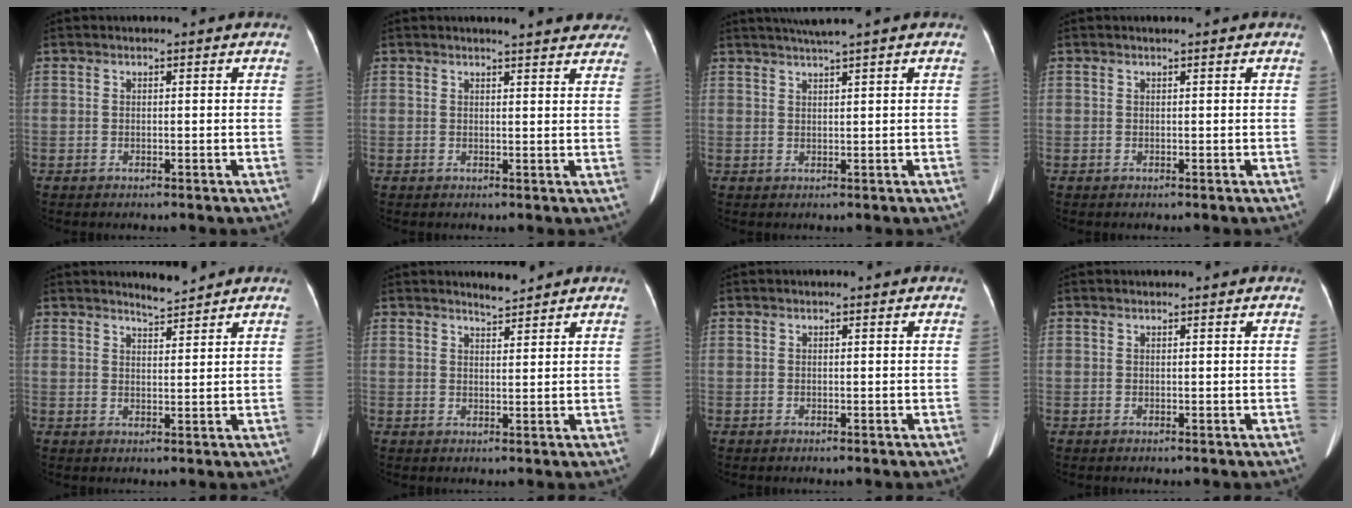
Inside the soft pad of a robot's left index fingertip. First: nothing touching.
{"total": 9.3, "force": [8.4, 1.6, 3.6], "torque": [-0.028, -0.001, 0.078]}
{"total": 3.5, "force": [2.8, -1.0, 1.9], "torque": [-0.034, 0.010, 0.053]}
{"total": 0.0}
{"total": 2.6, "force": [2.6, -0.1, 0.3], "torque": [-0.010, -0.005, 0.047]}
{"total": 1.4, "force": [1.3, -0.2, 0.3], "torque": [-0.009, -0.001, 0.026]}
{"total": 0.0}
{"total": 0.0}